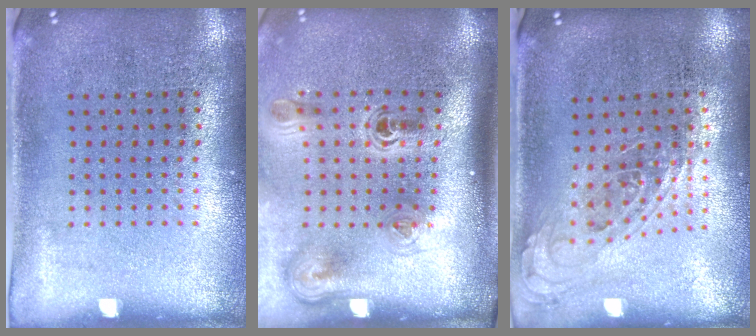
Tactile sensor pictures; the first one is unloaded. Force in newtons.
{"total": 2.3, "press": 1.5, "slide": 1.8}
{"total": 0.7, "press": 0.7, "slide": 0.2}